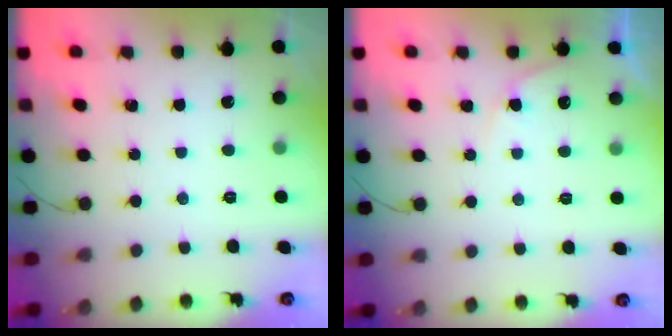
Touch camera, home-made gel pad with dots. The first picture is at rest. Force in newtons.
{"total": 4.3, "press": 4.1, "slide": 1.2}